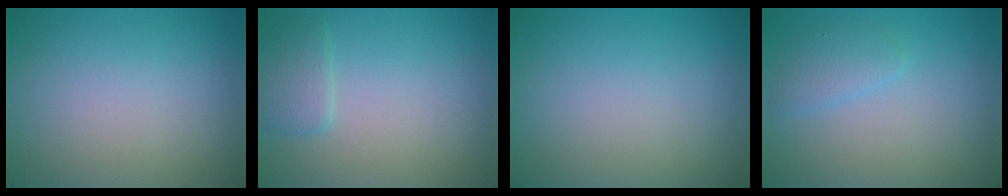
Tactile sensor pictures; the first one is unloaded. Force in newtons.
{"total": 1.9, "press": 1.9, "slide": 0.1}
{"total": 0.0}
{"total": 1.6, "press": 1.6, "slide": 0.0}